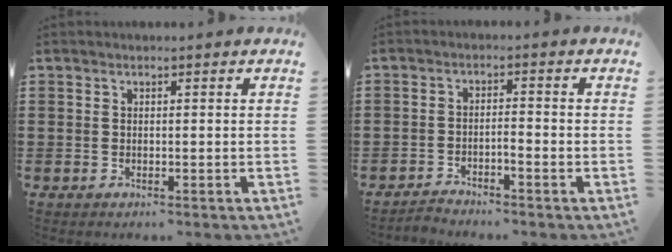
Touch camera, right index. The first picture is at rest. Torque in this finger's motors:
{"motor_torque": [-0.06, 0.32, -0.05, -0.01]}